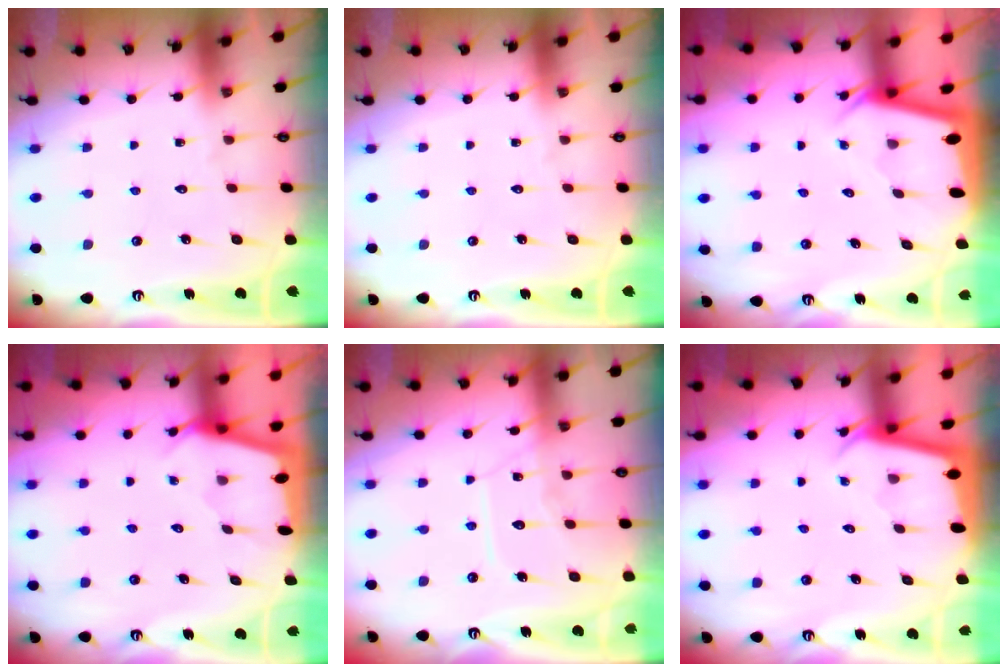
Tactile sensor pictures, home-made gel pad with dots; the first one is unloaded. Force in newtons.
{"total": 0.0}
{"total": 2.0, "press": 2.0, "slide": 0.1}
{"total": 2.2, "press": 2.2, "slide": 0.3}
{"total": 10.6, "press": 10.5, "slide": 1.0}
{"total": 2.0, "press": 2.0, "slide": 0.1}